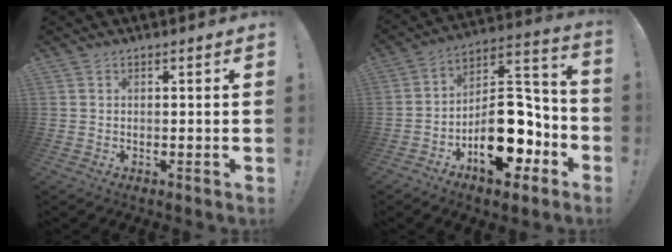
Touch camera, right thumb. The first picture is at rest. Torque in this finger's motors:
{"motor_torque": [3.34, 1.67, 0.62, -0.61, 0.52]}